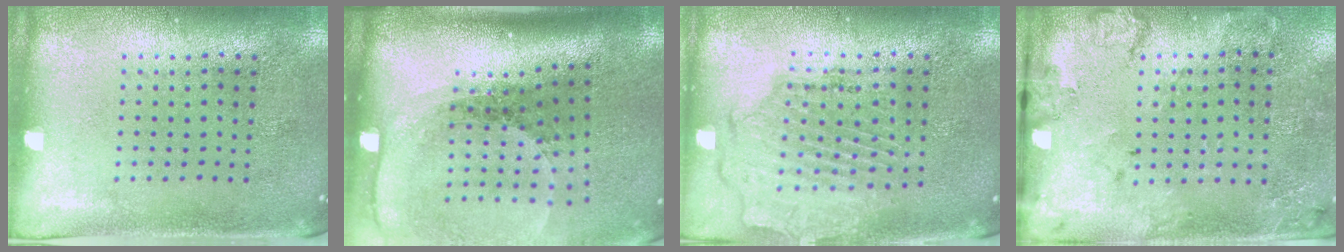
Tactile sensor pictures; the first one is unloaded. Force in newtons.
{"total": 2.1, "press": 1.6, "slide": 1.3}
{"total": 1.8, "press": 1.7, "slide": 0.6}
{"total": 1.8, "press": 1.5, "slide": 1.0}